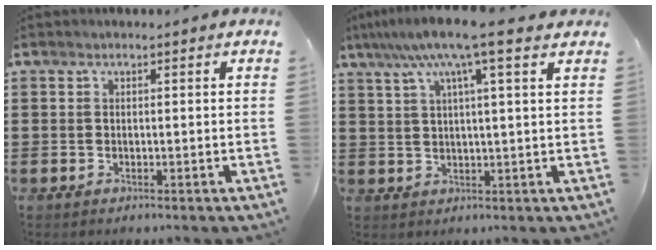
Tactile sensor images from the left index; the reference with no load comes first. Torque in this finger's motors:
{"motor_torque": [2.14, 0.00, 1.06, 0.21]}